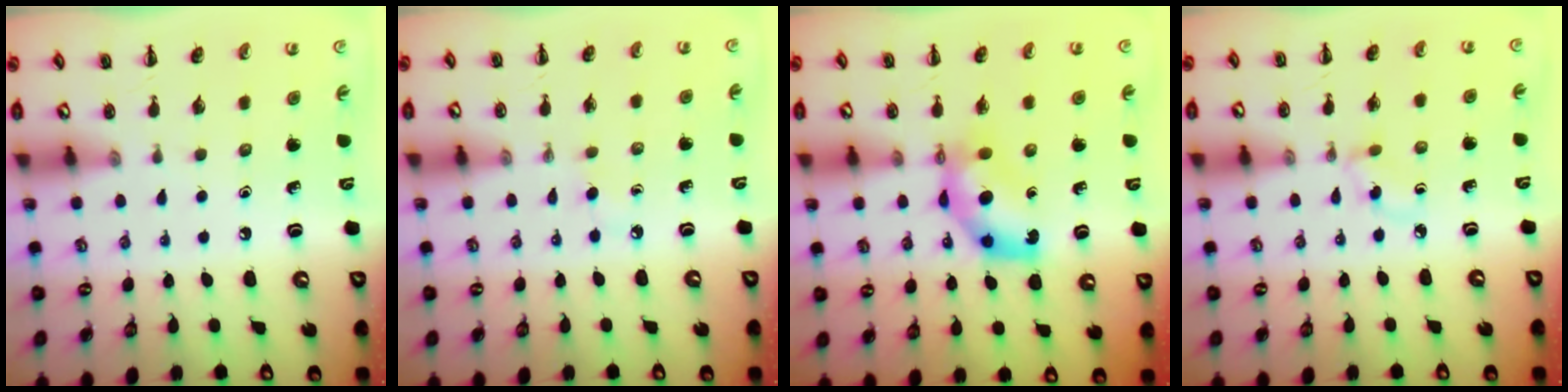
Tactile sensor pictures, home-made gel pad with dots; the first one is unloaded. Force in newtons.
{"total": 2.4, "press": 2.2, "slide": 1.0}
{"total": 7.5, "press": 7.5, "slide": 1.1}
{"total": 2.8, "press": 2.6, "slide": 1.1}